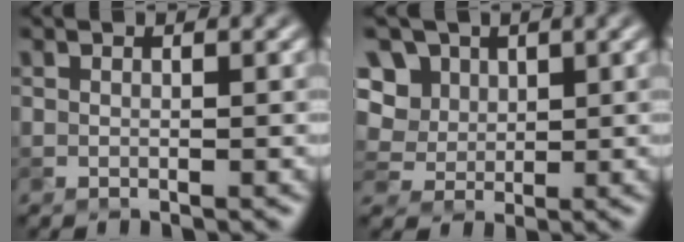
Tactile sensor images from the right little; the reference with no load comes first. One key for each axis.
{"total": 8.6, "fx": 4.1, "fy": 6.6, "fz": 3.7, "tx": -0.084, "ty": 0.019, "tz": 0.059}